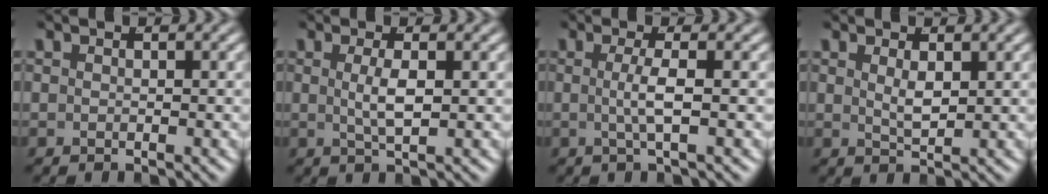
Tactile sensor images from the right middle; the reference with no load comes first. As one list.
[{"total": 2.0, "force": [0.1, -0.3, 2.0], "torque": [-0.041, -0.011, 0.010]}, {"total": 2.2, "force": [-0.2, -0.7, 2.0], "torque": [-0.040, -0.005, 0.000]}, {"total": 1.6, "force": [0.7, -0.2, 1.3], "torque": [-0.021, -0.012, 0.023]}]